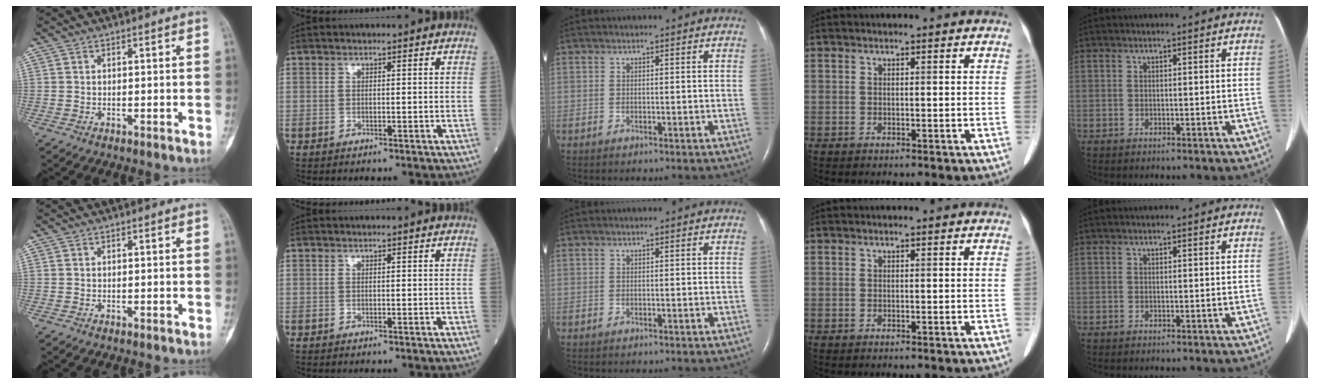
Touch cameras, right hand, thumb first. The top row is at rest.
{}